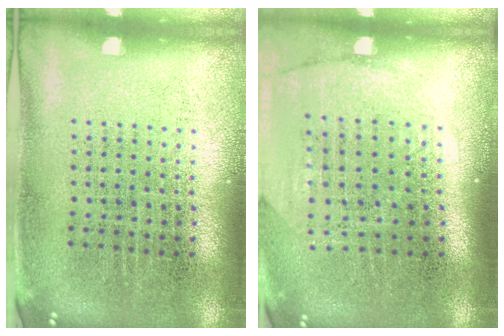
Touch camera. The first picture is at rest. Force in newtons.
{"total": 1.8, "press": 1.5, "slide": 0.9}